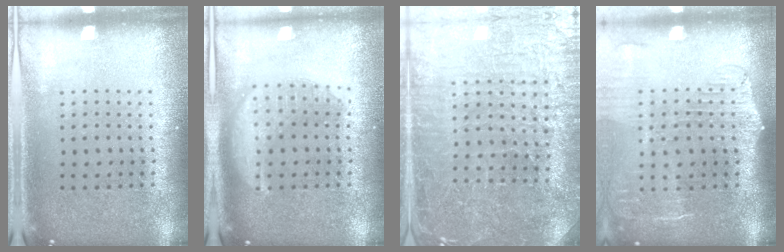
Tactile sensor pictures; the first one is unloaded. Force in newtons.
{"total": 3.1, "press": 3.1, "slide": 0.3}
{"total": 3.8, "press": 3.7, "slide": 0.6}
{"total": 2.1, "press": 1.7, "slide": 1.2}